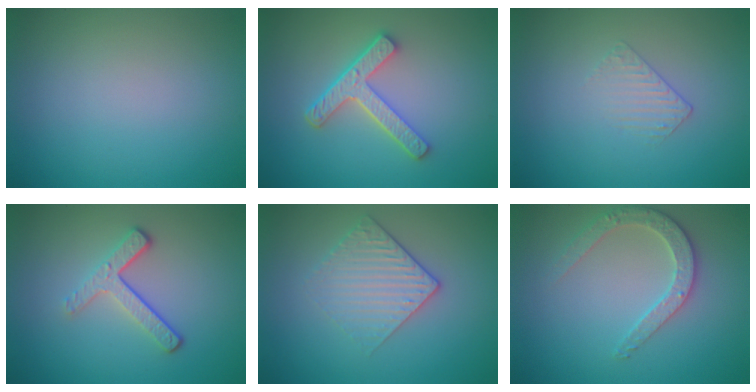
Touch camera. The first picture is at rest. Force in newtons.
{"total": 4.3, "press": 3.3, "slide": 2.8}
{"total": 1.0, "press": 0.3, "slide": 1.0}
{"total": 3.4, "press": 2.3, "slide": 2.5}
{"total": 3.0, "press": 2.6, "slide": 1.5}
{"total": 2.7, "press": 2.7, "slide": 0.3}